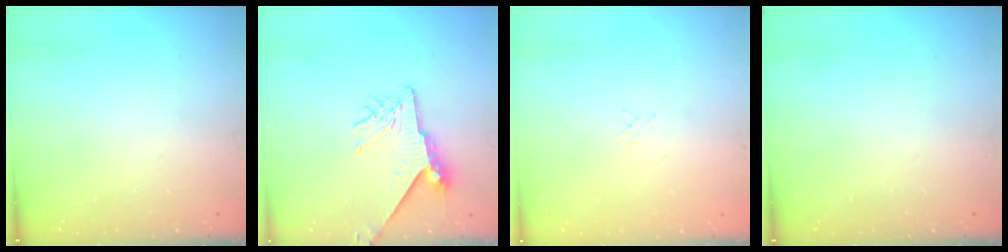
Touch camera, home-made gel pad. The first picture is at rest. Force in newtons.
{"total": 8.7, "press": 8.7, "slide": 0.6}
{"total": 1.3, "press": 1.2, "slide": 0.3}
{"total": 0.0}